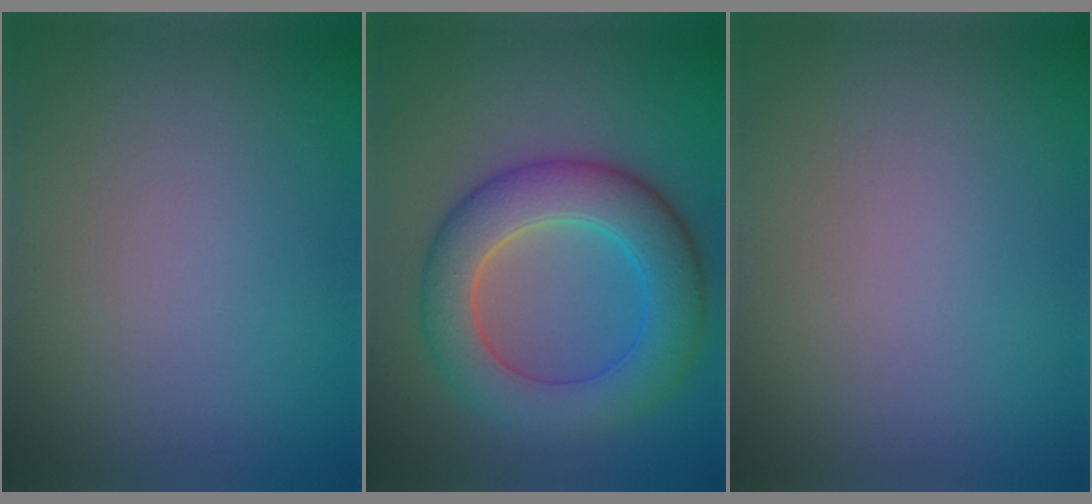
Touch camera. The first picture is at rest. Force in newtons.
{"total": 7.5, "press": 7.5, "slide": 0.5}
{"total": 0.0}